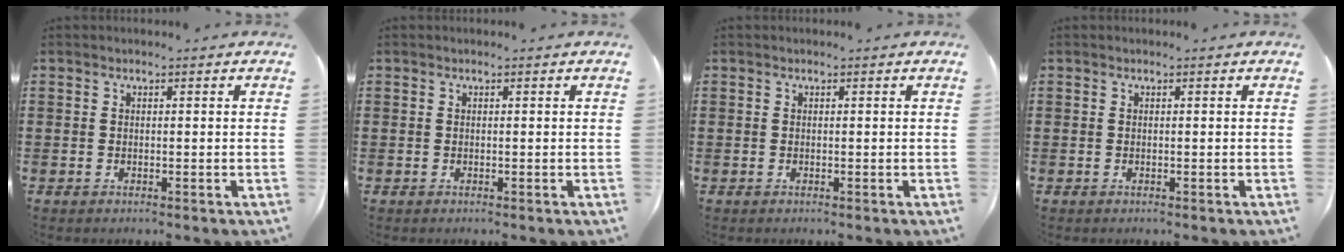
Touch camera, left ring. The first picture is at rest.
{"total": 0.0}
{"total": 0.0}
{"total": 0.0}